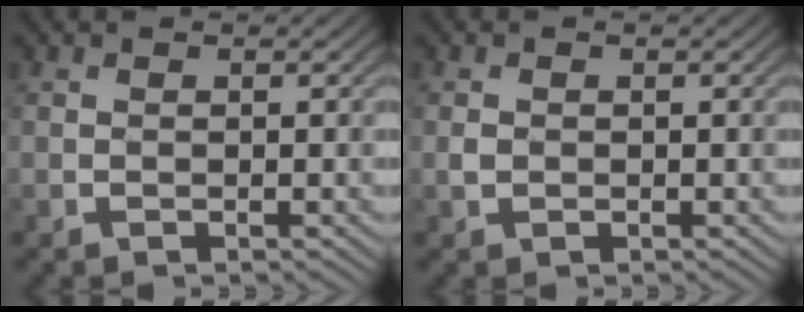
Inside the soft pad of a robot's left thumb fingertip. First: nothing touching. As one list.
[{"total": 1.0, "force": [-0.2, 0.9, 0.3], "torque": [-0.019, -0.001, -0.007]}]